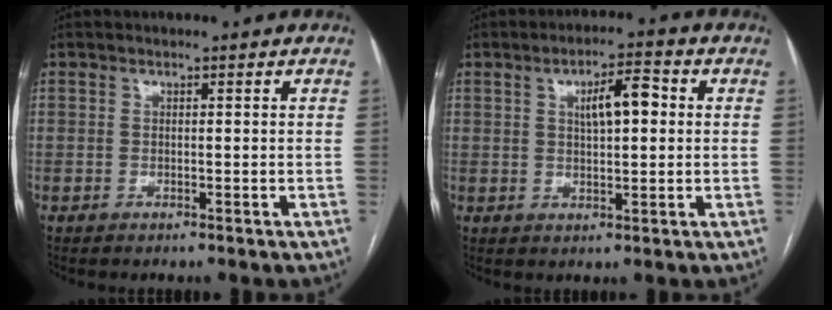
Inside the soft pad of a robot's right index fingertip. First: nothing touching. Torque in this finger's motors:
{"motor_torque": [0.15, 0.02, 0.15, 0.05]}